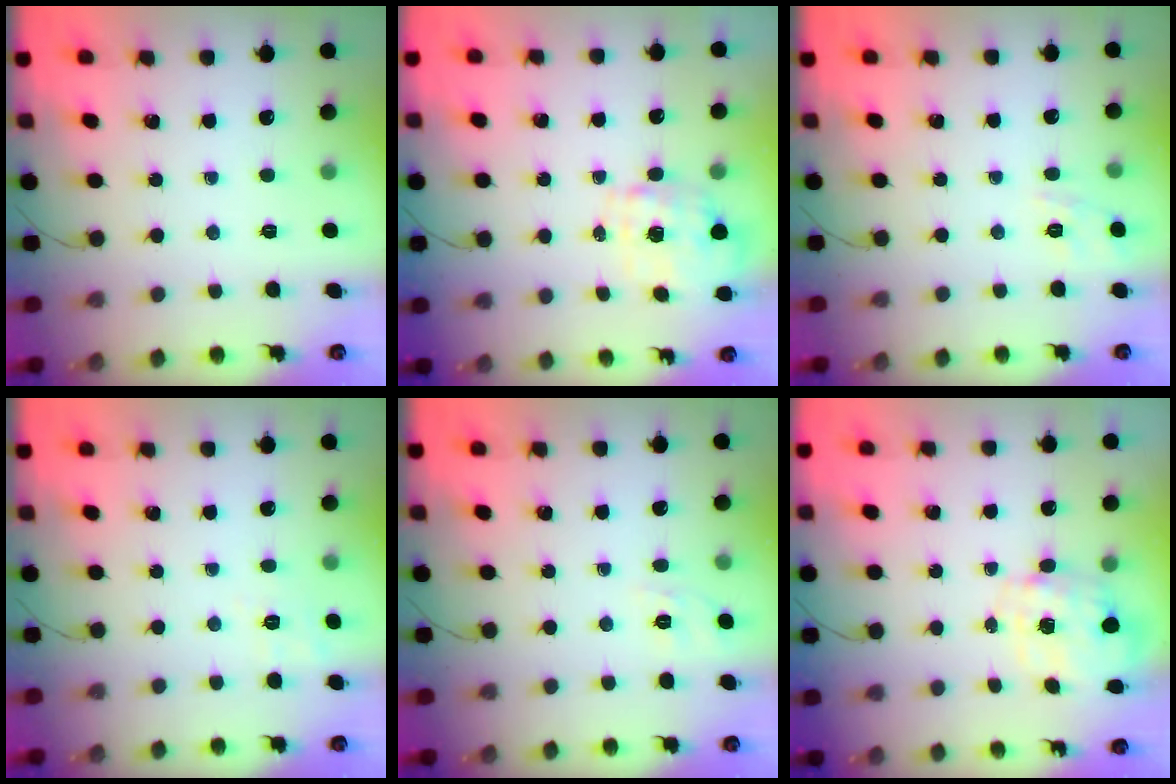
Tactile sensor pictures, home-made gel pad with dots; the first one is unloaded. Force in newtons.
{"total": 1.6, "press": 1.5, "slide": 0.5}
{"total": 9.6, "press": 9.5, "slide": 1.5}
{"total": 3.3, "press": 2.7, "slide": 1.9}
{"total": 1.7, "press": 0.0, "slide": 1.7}
{"total": 2.7, "press": 2.6, "slide": 0.8}